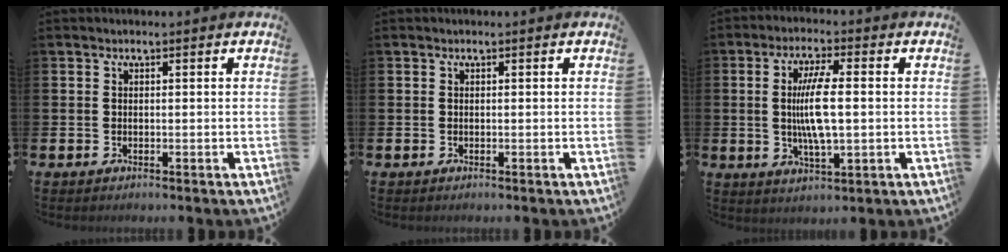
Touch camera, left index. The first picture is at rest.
{"total": 0.0}
{"total": 7.2, "force": [0.4, 2.0, 6.9], "torque": [-0.133, -0.005, -0.001]}